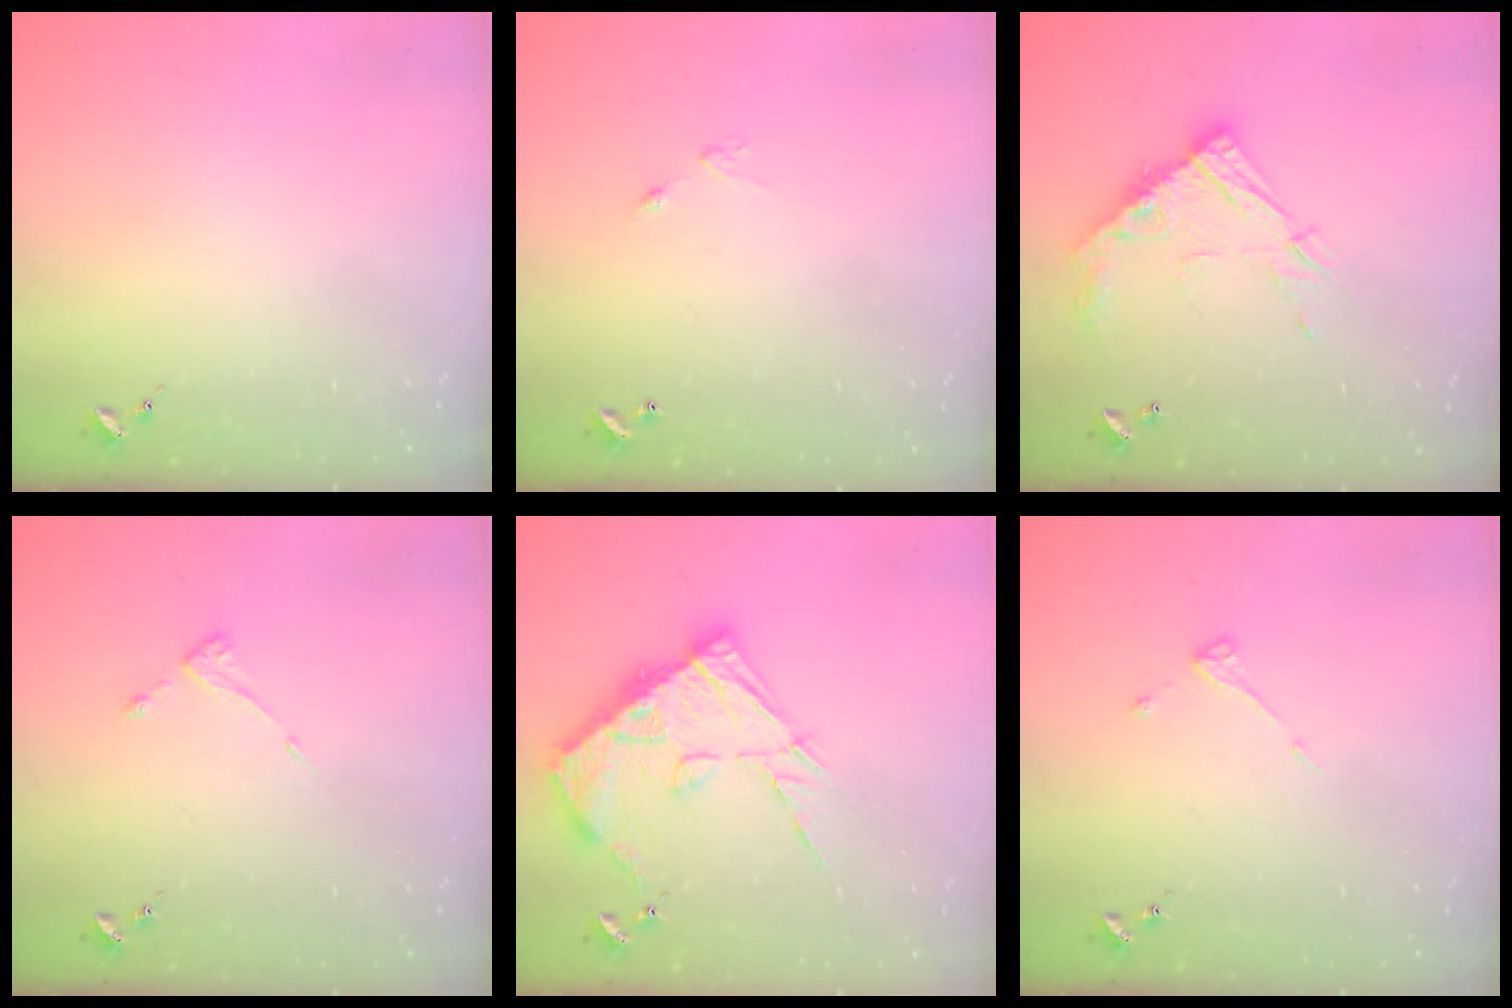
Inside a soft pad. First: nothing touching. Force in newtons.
{"total": 5.0, "press": 5.0, "slide": 0.5}
{"total": 12.5, "press": 12.5, "slide": 1.0}
{"total": 2.6, "press": 2.6, "slide": 0.3}
{"total": 18.0, "press": 17.9, "slide": 1.9}
{"total": 4.3, "press": 4.3, "slide": 0.4}